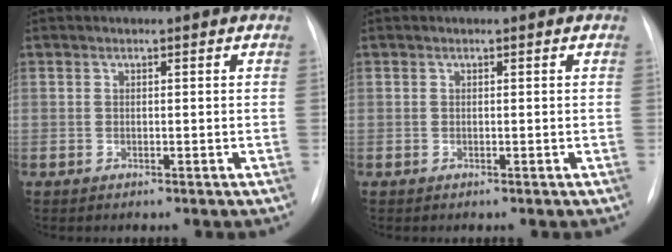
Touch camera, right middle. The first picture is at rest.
{"total": 0.0}